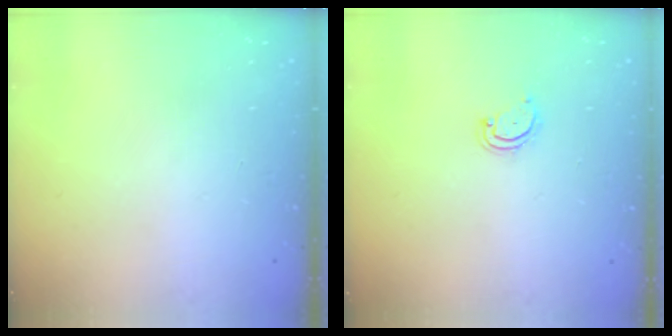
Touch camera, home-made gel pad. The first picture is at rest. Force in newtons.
{"total": 3.6, "press": 3.5, "slide": 0.4}